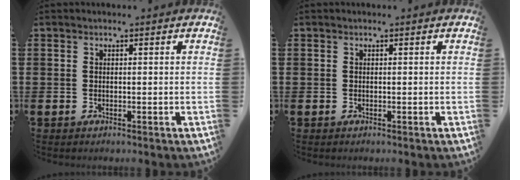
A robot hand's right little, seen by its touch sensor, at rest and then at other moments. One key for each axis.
{"total": 0.0}